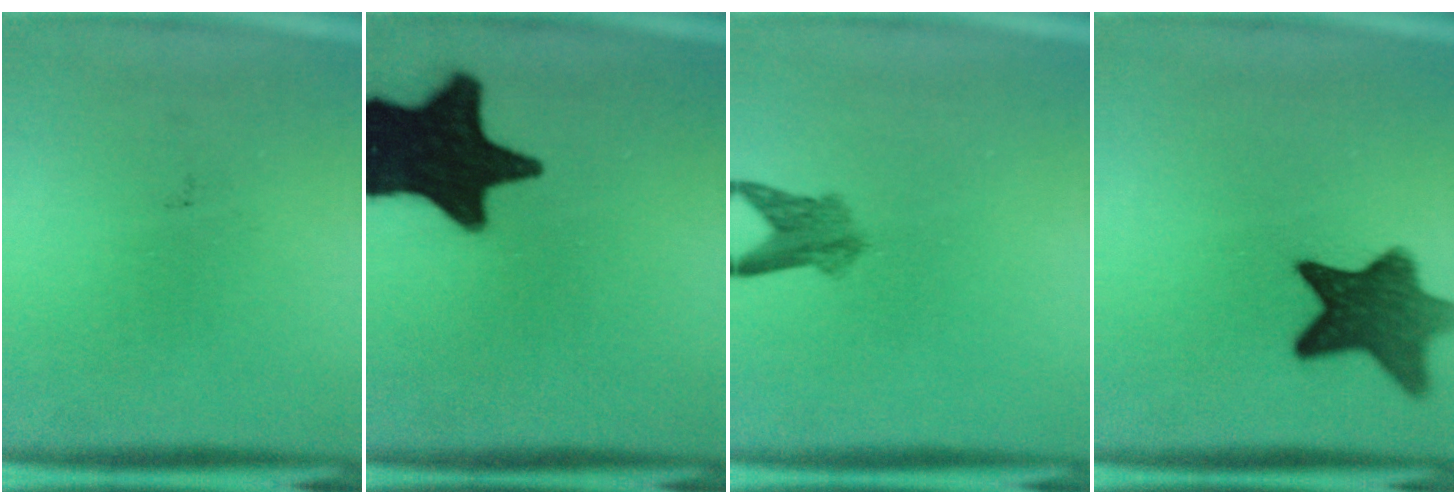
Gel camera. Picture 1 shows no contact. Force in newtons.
{"total": 19.1}
{"total": 3.5}
{"total": 10.5}